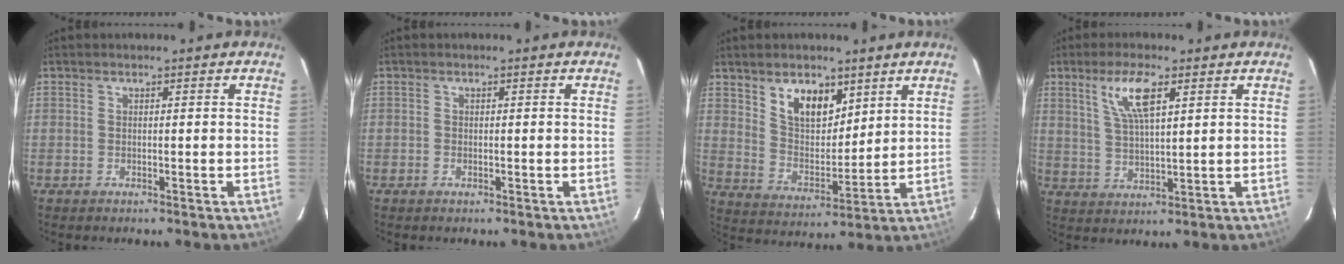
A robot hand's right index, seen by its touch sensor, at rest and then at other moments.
{"total": 0.7, "force": [-0.4, 0.5, 0.1], "torque": [-0.002, -0.001, -0.007]}
{"total": 10.1, "force": [6.1, 5.6, 5.7], "torque": [-0.096, 0.005, 0.122]}
{"total": 7.6, "force": [3.7, 2.0, 6.4], "torque": [-0.122, 0.003, 0.075]}